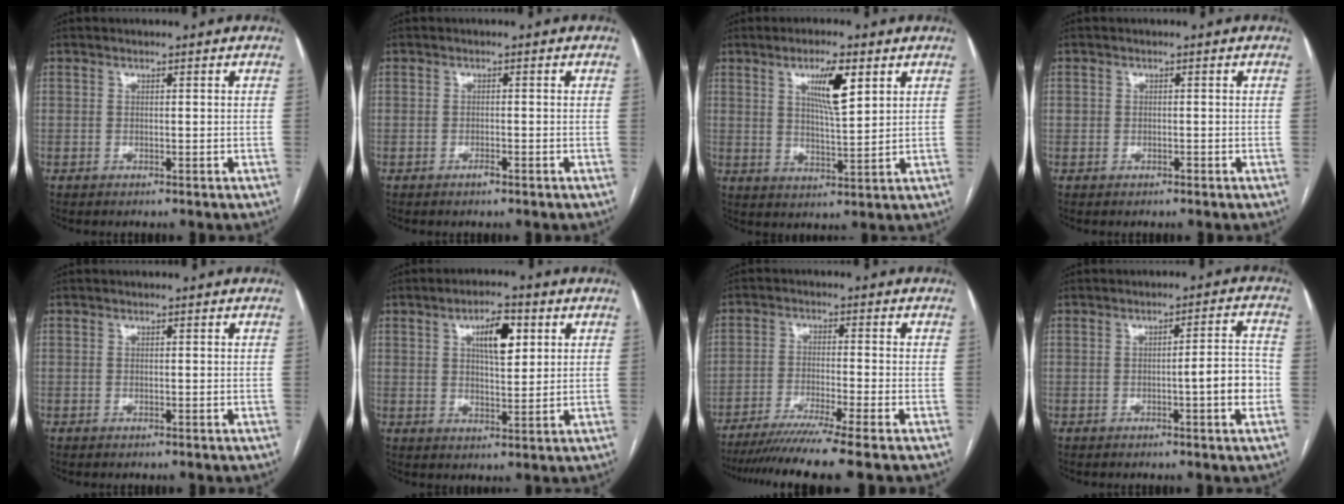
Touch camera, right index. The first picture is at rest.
{"total": 0.9, "force": [-0.6, 0.3, 0.6], "torque": [-0.010, 0.002, -0.009]}
{"total": 7.4, "force": [3.3, 1.1, 6.5], "torque": [-0.115, -0.003, 0.058]}
{"total": 0.8, "force": [-0.2, 0.8, 0.3], "torque": [-0.005, 0.008, 0.000]}
{"total": 0.0}
{"total": 7.0, "force": [2.7, 2.3, 6.0], "torque": [-0.101, 0.009, 0.044]}
{"total": 11.0, "force": [-8.9, -2.4, 6.0], "torque": [-0.074, -0.038, -0.140]}
{"total": 5.8, "force": [-1.5, 0.3, 5.6], "torque": [-0.074, 0.011, -0.020]}